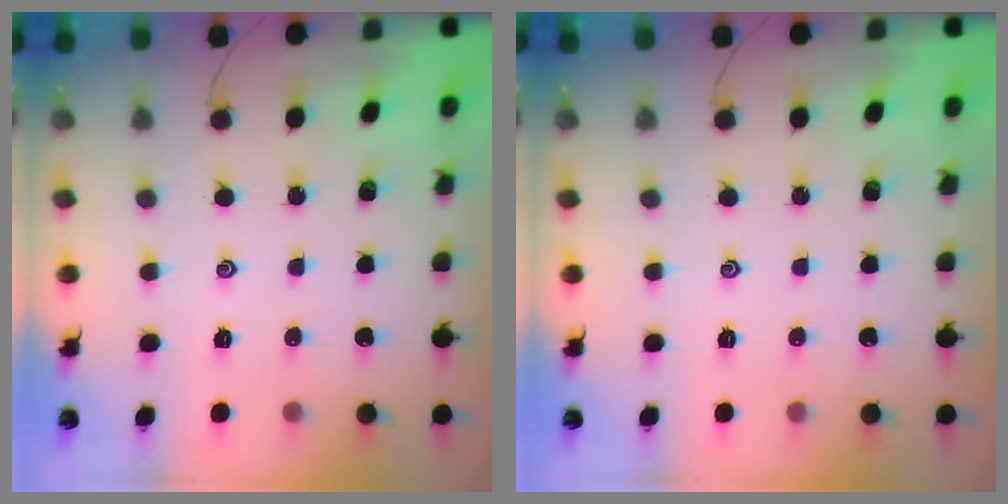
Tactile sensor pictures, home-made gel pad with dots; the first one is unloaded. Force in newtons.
{"total": 0.0}